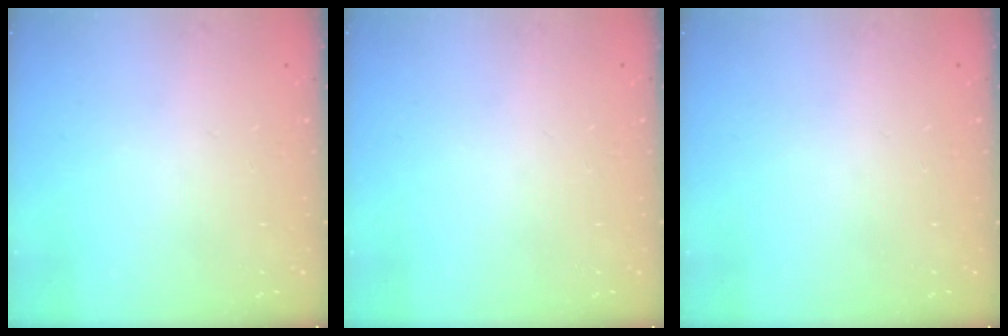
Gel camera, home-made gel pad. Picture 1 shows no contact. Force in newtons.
{"total": 0.0}
{"total": 0.0}